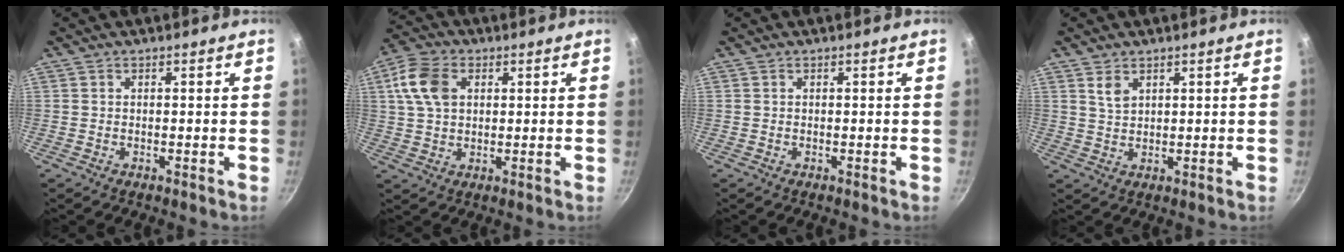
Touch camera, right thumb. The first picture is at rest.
{"total": 9.4, "force": [2.6, 6.5, 6.3], "torque": [-0.112, 0.008, 0.042]}
{"total": 0.0}
{"total": 3.1, "force": [1.7, 1.8, 1.8], "torque": [-0.032, -0.008, 0.038]}